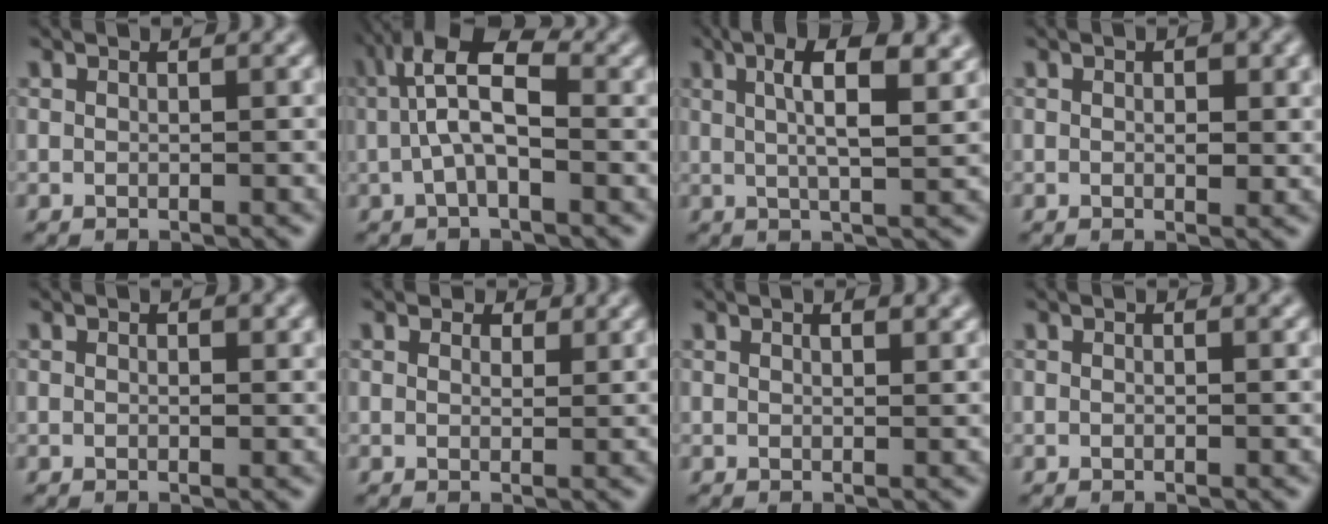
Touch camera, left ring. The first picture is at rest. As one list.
[{"total": 5.7, "force": [0.3, 2.4, 5.2], "torque": [-0.102, 0.024, -0.003]}, {"total": 6.5, "force": [2.0, 2.1, 5.9], "torque": [-0.092, 0.019, 0.032]}, {"total": 1.7, "force": [0.1, 0.9, 1.5], "torque": [-0.018, 0.005, 0.009]}, {"total": 0.7, "force": [0.0, 0.3, 0.6], "torque": [-0.009, 0.004, 0.005]}, {"total": 2.6, "force": [1.6, 1.7, 1.2], "torque": [-0.031, 0.006, 0.012]}, {"total": 1.2, "force": [0.7, 0.4, 0.9], "torque": [-0.010, 0.006, 0.009]}, {"total": 0.0}]